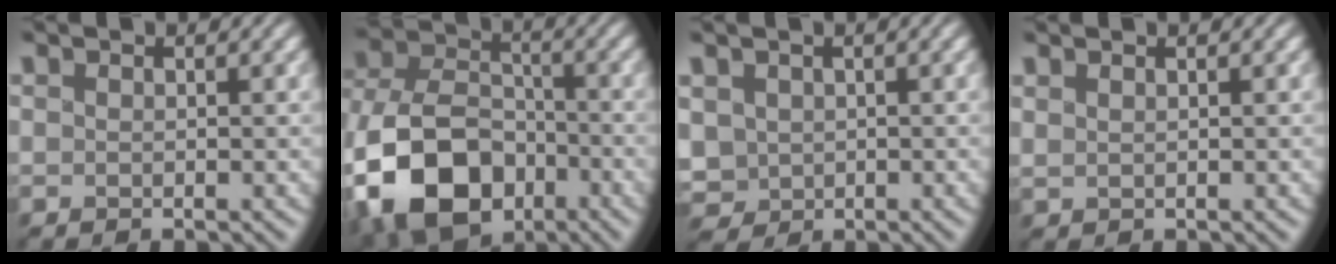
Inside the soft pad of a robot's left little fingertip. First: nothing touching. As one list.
[{"total": 12.2, "force": [-5.8, 8.0, 7.1], "torque": [-0.143, -0.011, -0.126]}, {"total": 3.2, "force": [0.0, 2.9, 1.4], "torque": [-0.048, -0.004, 0.003]}, {"total": 0.9, "force": [0.7, 0.3, 0.5], "torque": [-0.005, 0.000, 0.008]}]